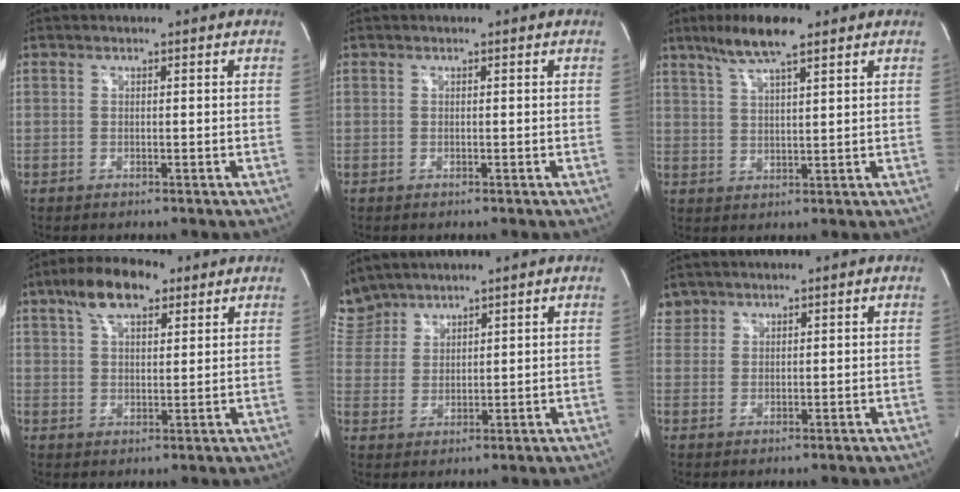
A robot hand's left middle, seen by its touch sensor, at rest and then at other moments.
{"total": 0.0}
{"total": 7.8, "force": [5.5, 0.8, 5.5], "torque": [-0.109, 0.010, 0.100]}
{"total": 9.4, "force": [5.8, 3.6, 6.5], "torque": [-0.122, 0.022, 0.101]}
{"total": 6.8, "force": [6.4, 2.4, 0.0], "torque": [-0.012, 0.014, 0.142]}
{"total": 2.7, "force": [2.2, 1.5, -0.4], "torque": [0.011, 0.011, 0.043]}